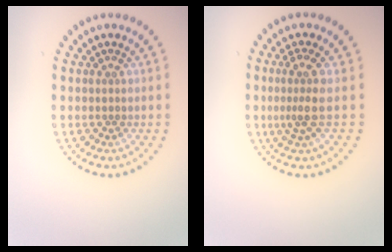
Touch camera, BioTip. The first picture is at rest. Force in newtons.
{"total": 2.5, "press": 1.9, "slide": 1.7}